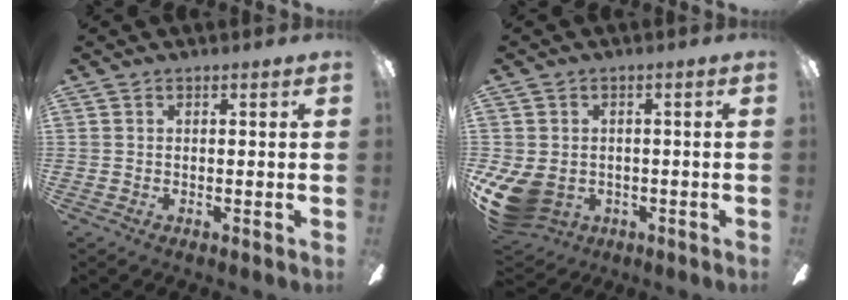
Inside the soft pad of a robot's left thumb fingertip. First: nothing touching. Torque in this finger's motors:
{"motor_torque": [0.23, 2.04, 0.62, -0.58, 0.12]}